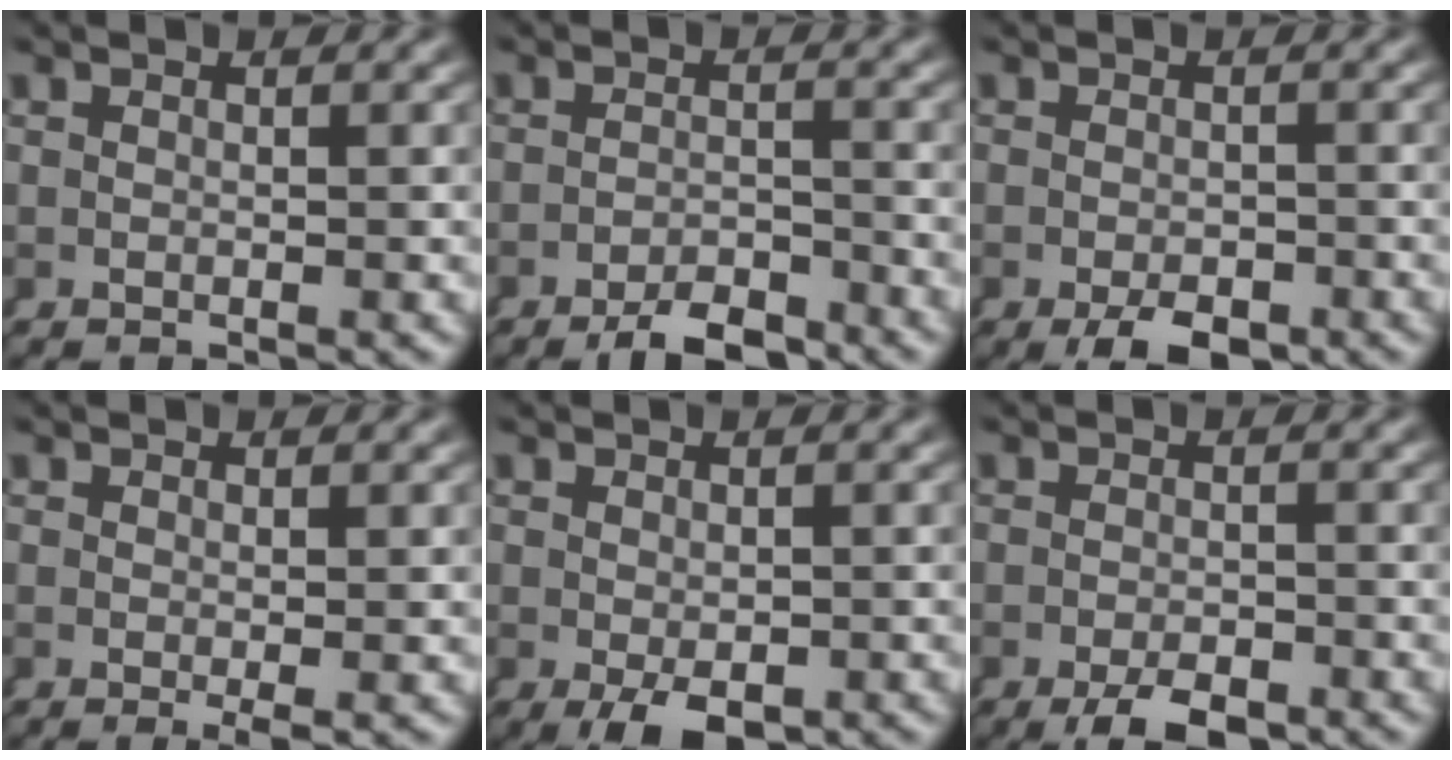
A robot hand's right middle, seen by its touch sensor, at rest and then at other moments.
{"total": 4.1, "force": [-3.6, 0.9, 1.6], "torque": [-0.011, -0.002, -0.061]}
{"total": 3.6, "force": [-2.3, 1.6, 2.3], "torque": [-0.032, -0.010, -0.033]}
{"total": 1.5, "force": [-0.3, 0.3, 1.4], "torque": [-0.024, -0.003, -0.003]}
{"total": 4.4, "force": [-2.1, 2.3, 3.0], "torque": [-0.057, -0.023, -0.017]}
{"total": 3.7, "force": [-2.6, 1.2, 2.3], "torque": [-0.031, -0.006, -0.041]}